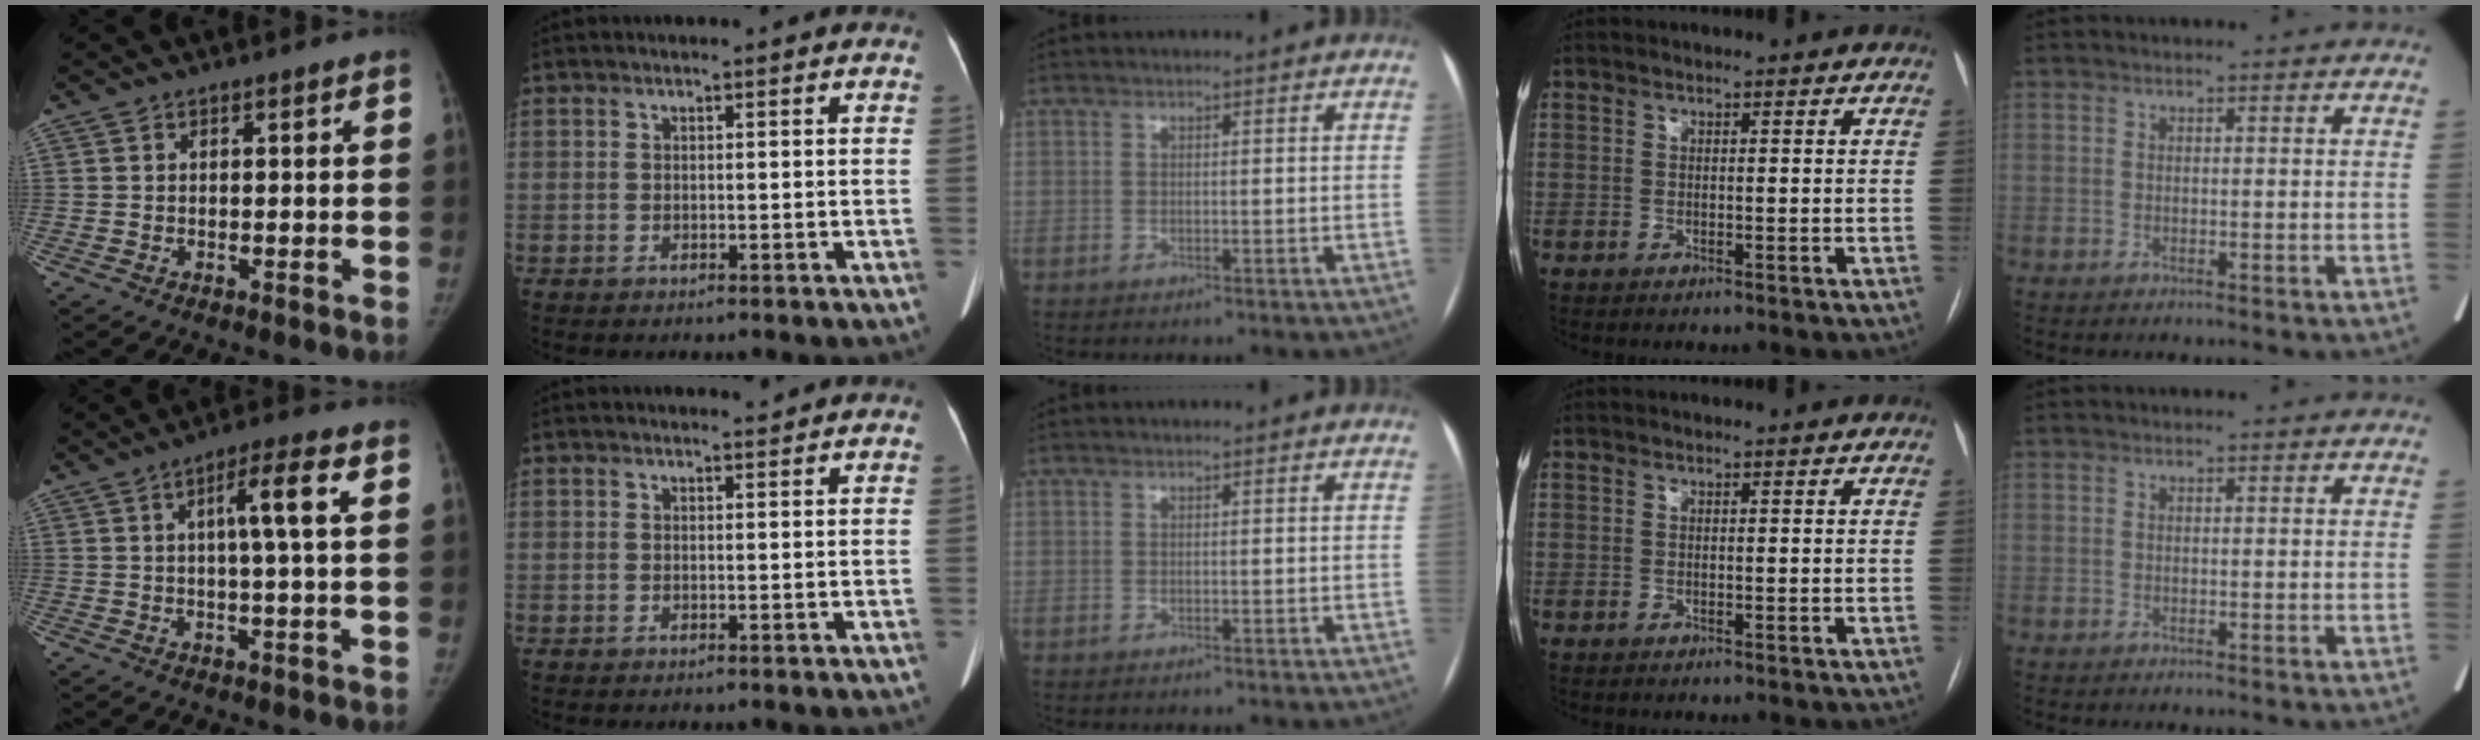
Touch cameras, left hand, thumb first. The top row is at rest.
{"thumb": {"total": 6.8, "force": [1.6, 0.2, 6.6], "torque": [-0.118, 0.006, 0.024]}, "index": {"total": 0.7, "force": [0.7, -0.1, -0.1], "torque": [-0.007, -0.007, 0.011]}}